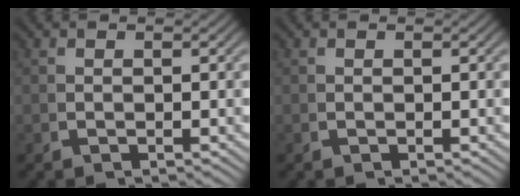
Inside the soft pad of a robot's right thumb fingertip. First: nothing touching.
{"total": 0.0}